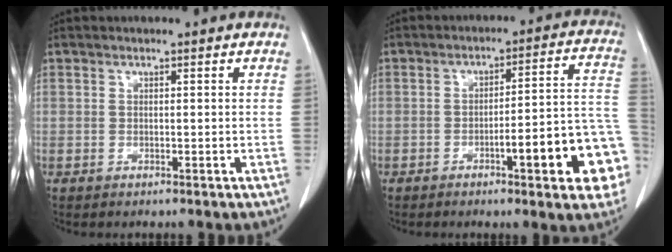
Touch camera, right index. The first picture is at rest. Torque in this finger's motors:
{"motor_torque": [1.21, -0.33, 0.51, 0.08]}